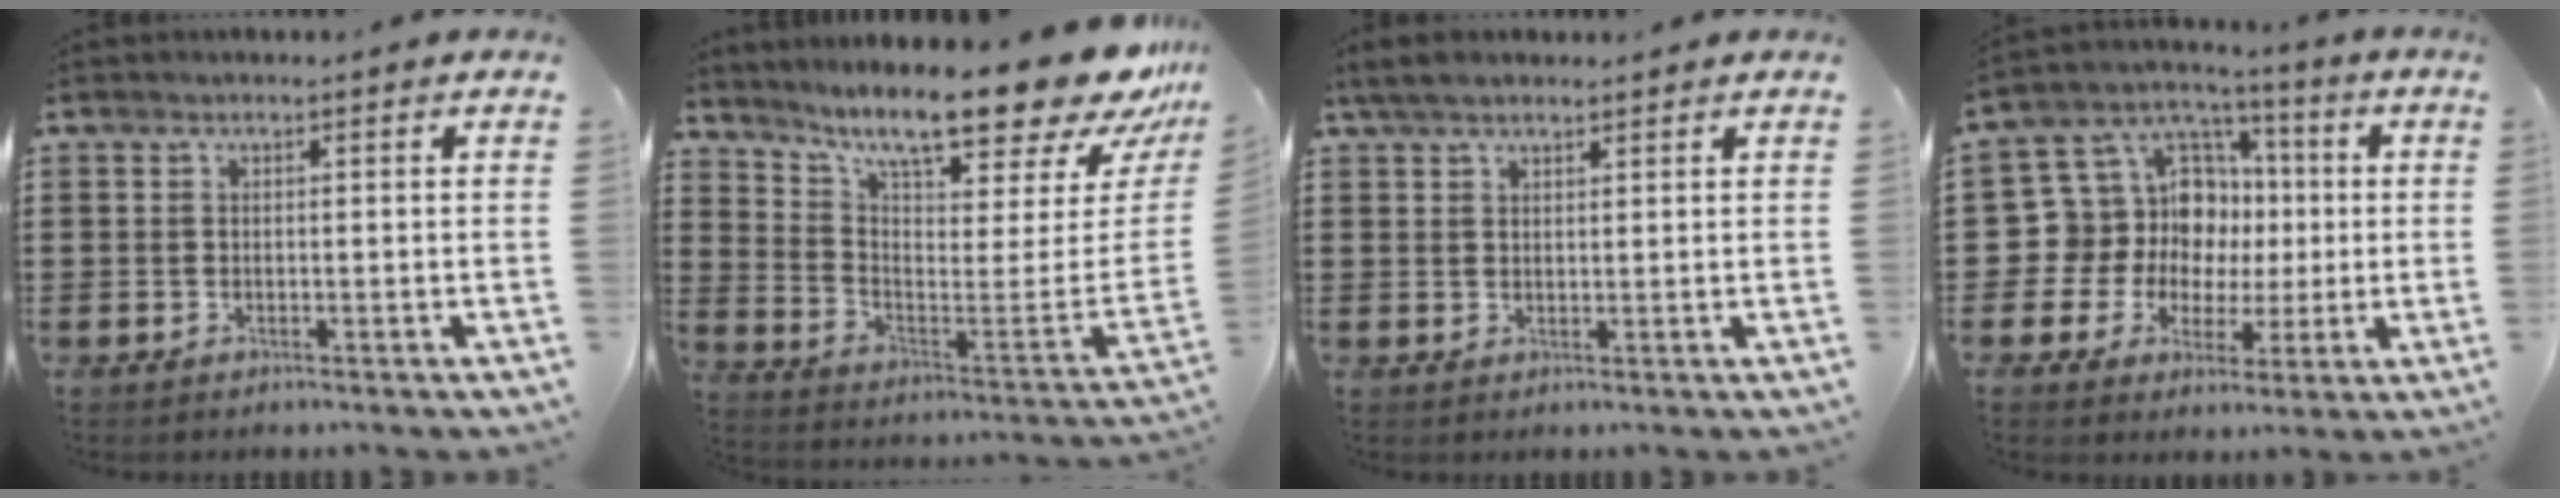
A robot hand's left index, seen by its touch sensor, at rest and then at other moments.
{"total": 14.2, "force": [11.2, 1.5, 8.6], "torque": [-0.154, -0.101, 0.182]}
{"total": 2.9, "force": [2.2, 1.0, 1.6], "torque": [-0.037, 0.007, 0.043]}
{"total": 11.6, "force": [1.3, 11.1, 2.9], "torque": [-0.094, -0.025, 0.032]}